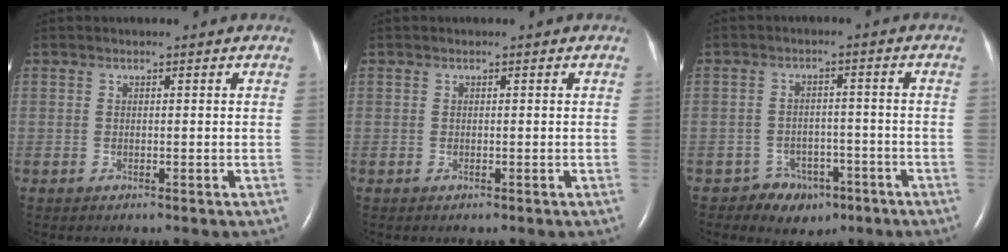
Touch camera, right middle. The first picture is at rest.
{"total": 0.0}
{"total": 5.5, "force": [-3.3, 4.3, 1.0], "torque": [-0.012, 0.014, -0.040]}